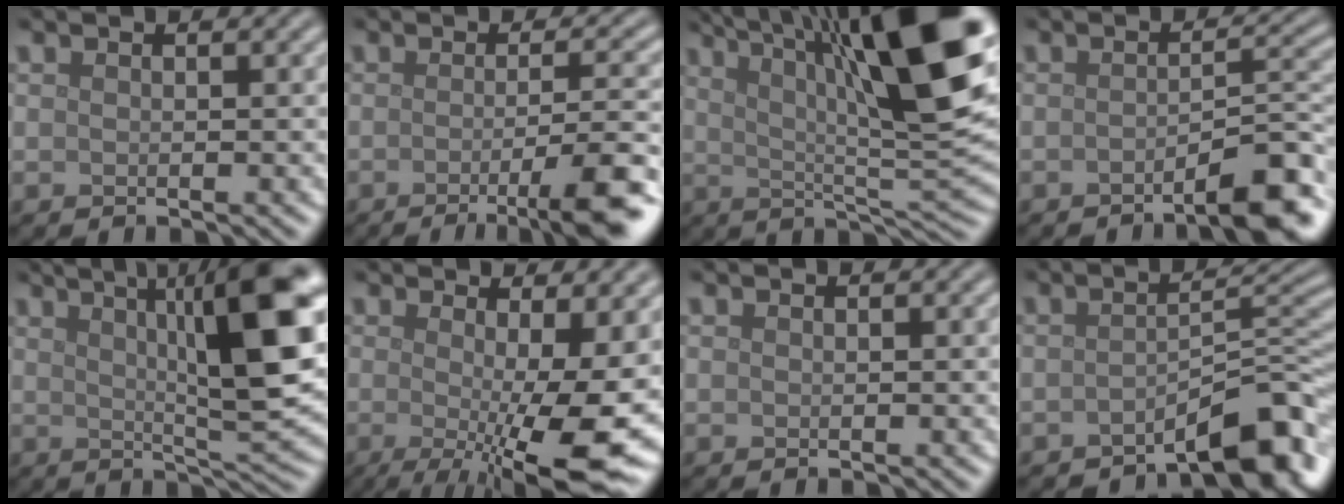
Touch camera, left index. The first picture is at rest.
{"total": 7.6, "force": [-3.0, 1.6, 6.7], "torque": [-0.087, -0.003, -0.045]}
{"total": 15.7, "force": [6.6, 4.0, 13.7], "torque": [-0.193, 0.015, 0.102]}
{"total": 5.0, "force": [-3.0, 0.9, 3.9], "torque": [-0.047, 0.014, -0.048]}
{"total": 12.6, "force": [3.7, 2.8, 11.7], "torque": [-0.135, 0.007, 0.056]}
{"total": 12.7, "force": [-1.6, 3.2, 12.1], "torque": [-0.150, -0.010, -0.018]}
{"total": 0.0}
{"total": 6.4, "force": [-4.4, 1.7, 4.4], "torque": [-0.046, 0.013, -0.068]}